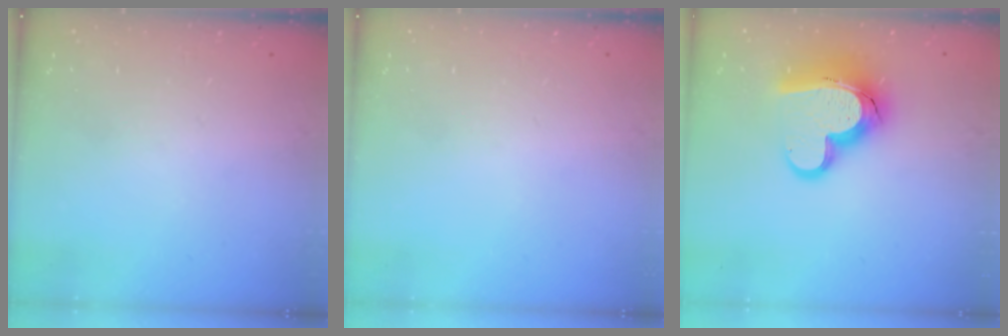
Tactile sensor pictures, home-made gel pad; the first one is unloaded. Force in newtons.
{"total": 0.0}
{"total": 21.3, "press": 21.2, "slide": 1.9}